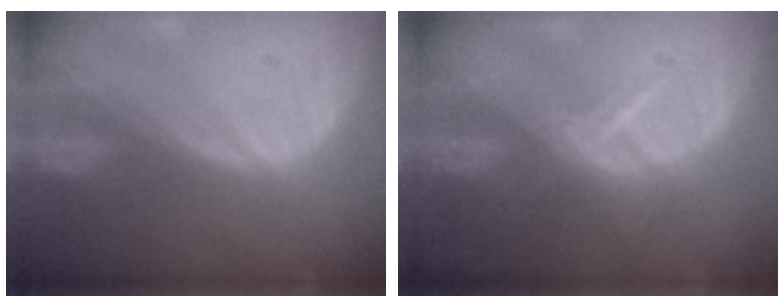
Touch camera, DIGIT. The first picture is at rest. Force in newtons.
{"total": 5.7, "press": 5.0, "slide": 2.7}